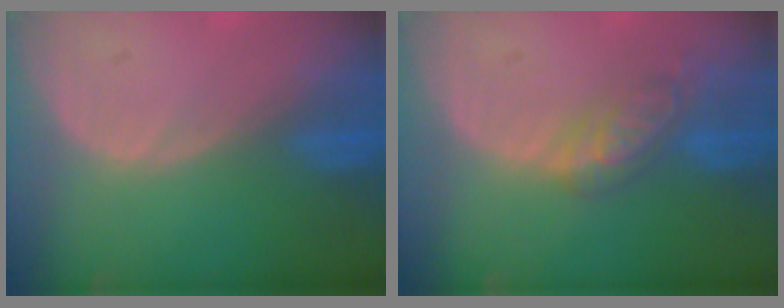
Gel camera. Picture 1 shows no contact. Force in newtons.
{"total": 5.9, "press": 5.1, "slide": 2.9}